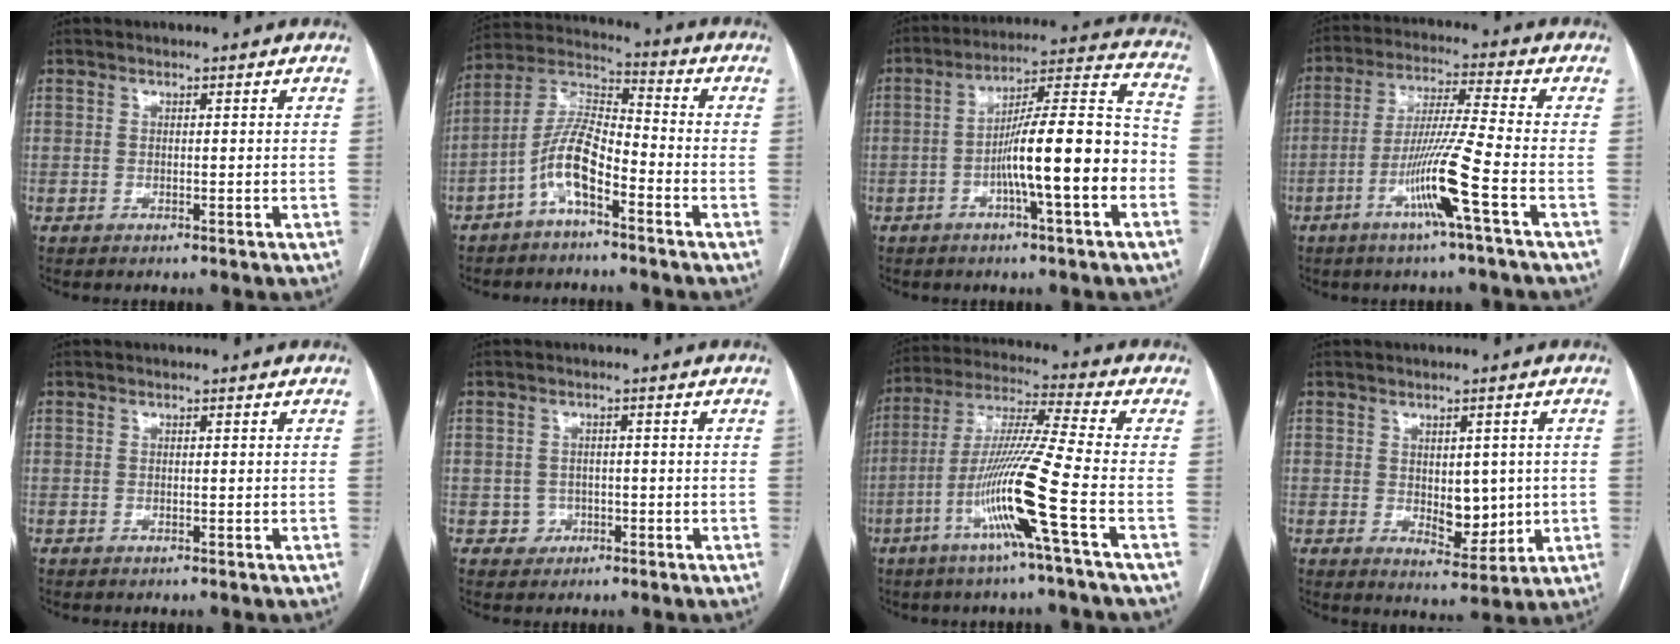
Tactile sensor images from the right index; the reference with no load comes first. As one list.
[{"total": 9.3, "force": [-4.6, 2.6, 7.6], "torque": [-0.166, 0.021, -0.093]}, {"total": 15.3, "force": [-4.3, 0.9, 14.6], "torque": [-0.226, 0.021, -0.072]}, {"total": 10.9, "force": [-4.6, -1.4, 9.8], "torque": [-0.191, -0.008, -0.092]}, {"total": 0.0}, {"total": 2.5, "force": [-0.8, 2.3, 0.0], "torque": [0.013, 0.011, -0.010]}, {"total": 14.3, "force": [-5.4, -1.9, 13.0], "torque": [-0.258, -0.010, -0.109]}, {"total": 6.1, "force": [0.0, 3.3, 5.1], "torque": [-0.065, -0.002, 0.013]}]